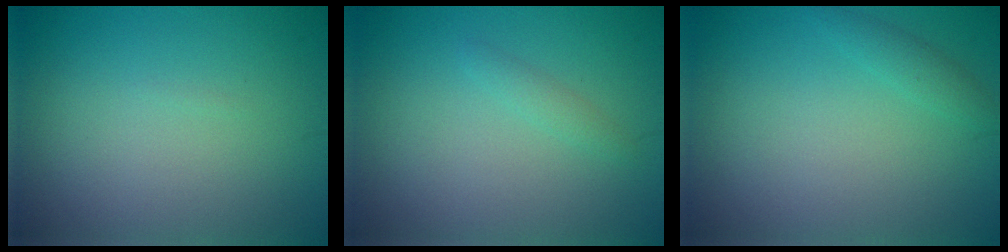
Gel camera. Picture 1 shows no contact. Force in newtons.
{"total": 1.0, "press": 1.0, "slide": 0.0}
{"total": 1.2, "press": 1.2, "slide": 0.1}